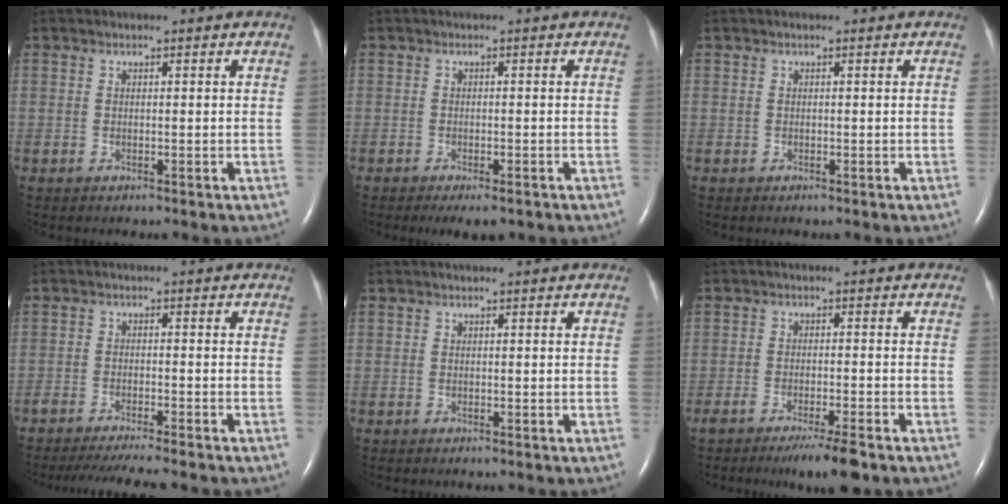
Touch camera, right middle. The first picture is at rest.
{"total": 3.8, "force": [-2.7, 1.2, 2.4], "torque": [-0.031, -0.006, -0.036]}
{"total": 0.0}
{"total": 7.3, "force": [-6.5, -0.1, 3.4], "torque": [-0.045, -0.017, -0.104]}
{"total": 0.0}
{"total": 5.8, "force": [-4.1, 0.2, 4.1], "torque": [-0.062, -0.013, -0.065]}